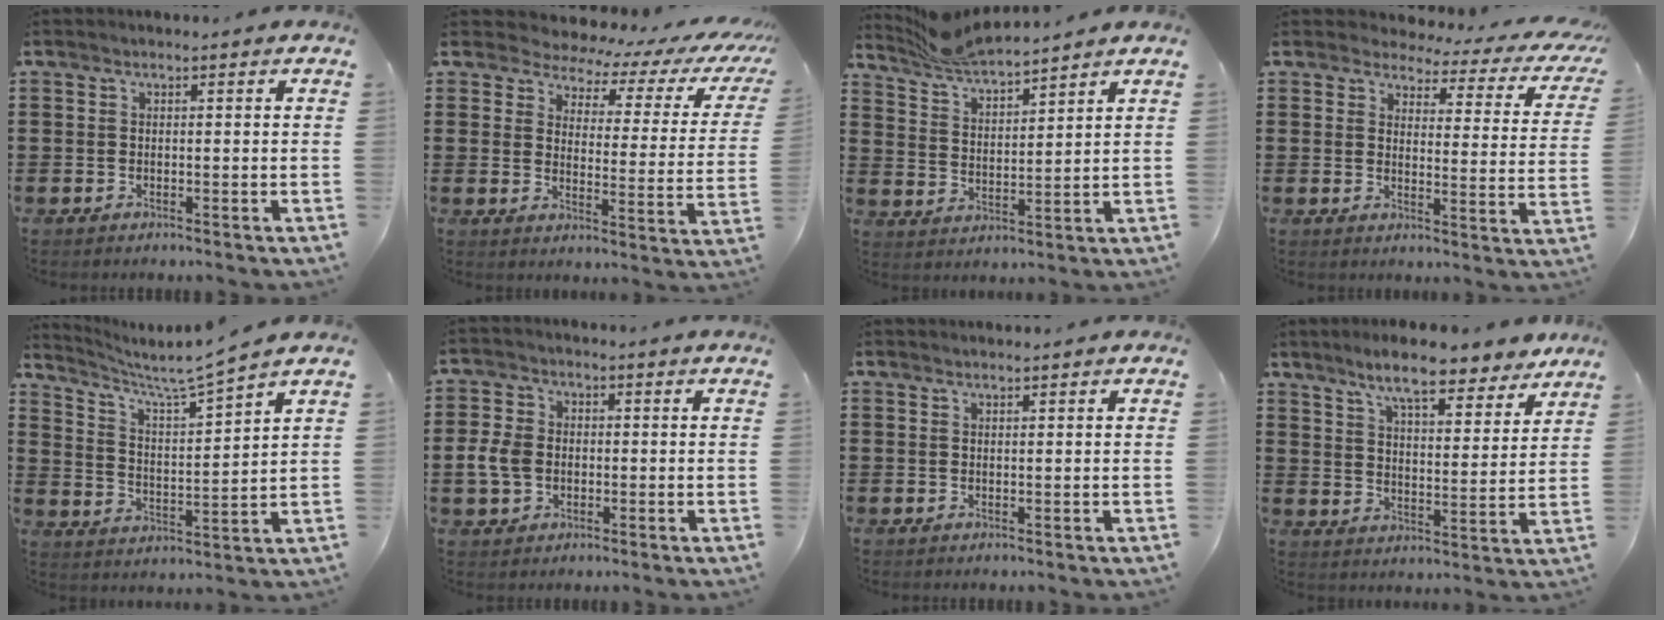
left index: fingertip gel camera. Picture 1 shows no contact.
{"total": 3.6, "force": [3.0, 1.7, 0.9], "torque": [-0.036, -0.027, 0.043]}
{"total": 6.4, "force": [6.2, 0.4, 1.7], "torque": [-0.057, -0.024, 0.112]}
{"total": 3.0, "force": [2.6, 0.7, 1.2], "torque": [-0.043, -0.018, 0.037]}
{"total": 5.3, "force": [4.7, -0.7, 2.3], "torque": [-0.068, -0.040, 0.070]}
{"total": 5.1, "force": [-0.7, 4.0, 3.0], "torque": [-0.092, 0.001, -0.022]}
{"total": 0.6, "force": [0.6, 0.0, 0.1], "torque": [-0.003, -0.002, 0.012]}
{"total": 8.3, "force": [7.4, 1.0, 3.8], "torque": [-0.091, -0.029, 0.130]}